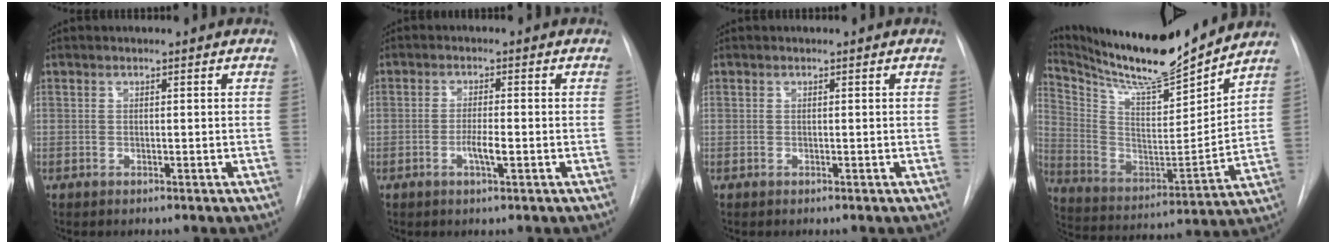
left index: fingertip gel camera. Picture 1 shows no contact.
{"total": 2.9, "force": [-1.0, 0.3, 2.7], "torque": [-0.050, -0.001, -0.018]}
{"total": 0.0}
{"total": 19.5, "force": [17.9, 1.7, 7.7], "torque": [-0.161, -0.027, 0.300]}